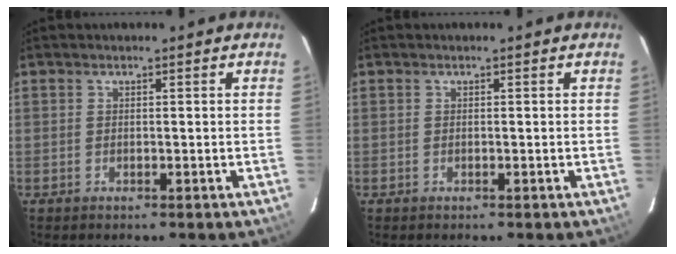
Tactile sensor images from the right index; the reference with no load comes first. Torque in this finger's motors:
{"motor_torque": [0.00, 0.00, 0.00, 0.00]}